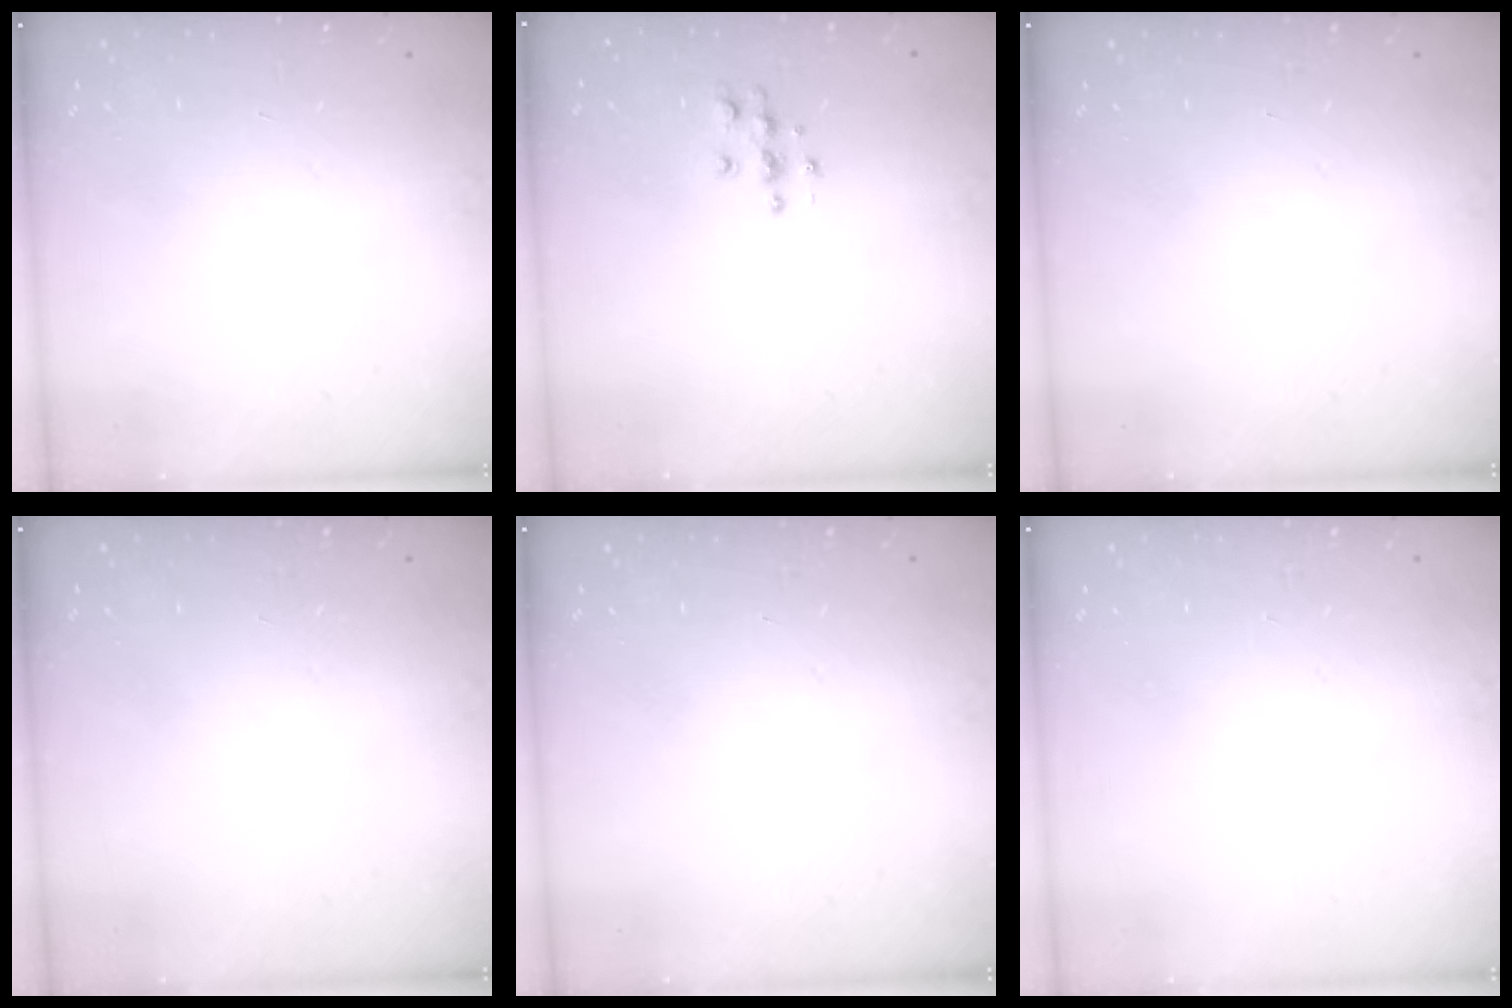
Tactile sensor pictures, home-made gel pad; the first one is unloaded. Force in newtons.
{"total": 5.1, "press": 5.1, "slide": 0.3}
{"total": 0.0}
{"total": 0.0}
{"total": 0.0}
{"total": 0.0}